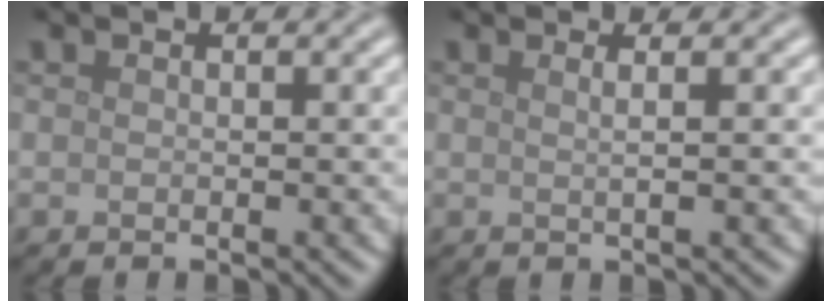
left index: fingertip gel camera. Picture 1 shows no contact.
{"total": 2.1, "force": [0.9, 0.9, 1.7], "torque": [-0.014, 0.002, -0.013]}